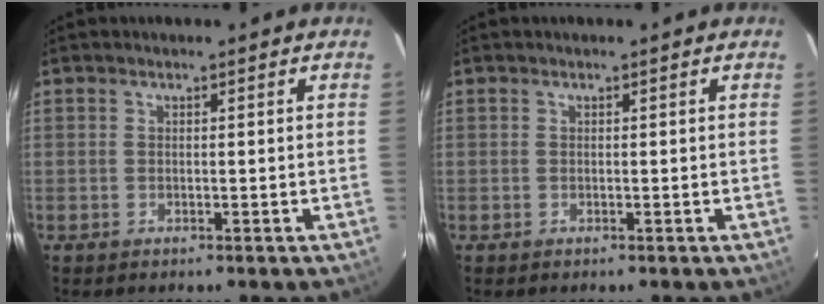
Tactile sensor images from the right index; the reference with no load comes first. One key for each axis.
{"total": 0.0}